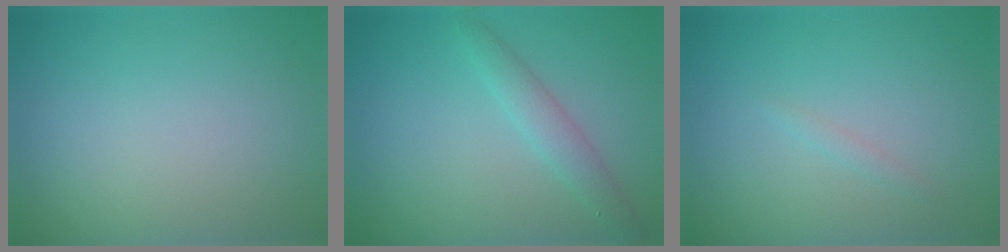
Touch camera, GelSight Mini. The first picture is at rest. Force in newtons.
{"total": 2.2, "press": 2.2, "slide": 0.1}
{"total": 0.7, "press": 0.7, "slide": 0.1}